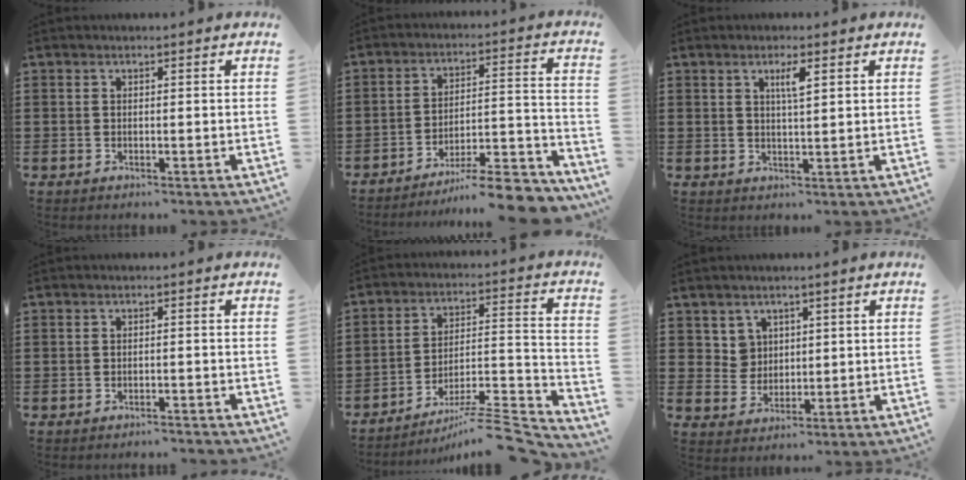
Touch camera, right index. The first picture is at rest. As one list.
[{"total": 9.0, "force": [-8.0, 0.8, 4.0], "torque": [-0.049, 0.016, -0.154]}, {"total": 2.7, "force": [1.2, 0.4, 2.3], "torque": [-0.041, -0.001, 0.017]}, {"total": 1.2, "force": [-1.2, 0.0, 0.1], "torque": [-0.005, 0.001, -0.024]}, {"total": 8.4, "force": [-7.1, 0.6, 4.4], "torque": [-0.060, 0.005, -0.139]}, {"total": 3.9, "force": [1.9, 3.3, 0.7], "torque": [-0.030, 0.012, 0.037]}]